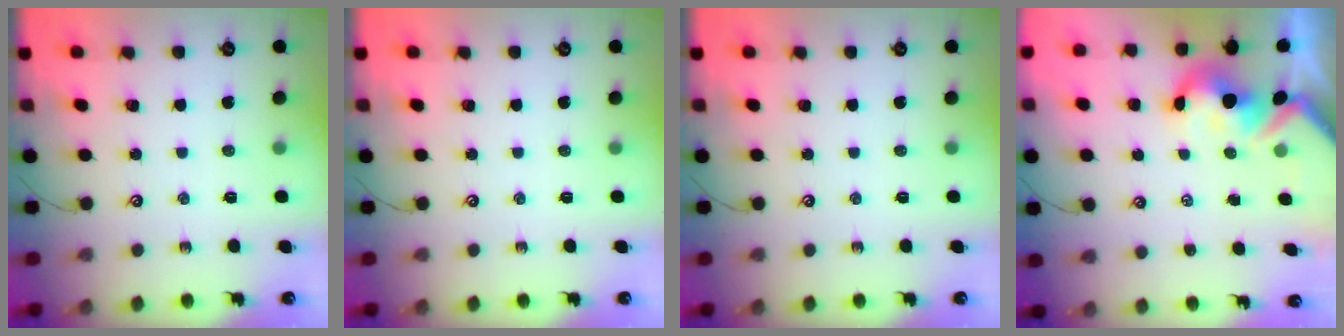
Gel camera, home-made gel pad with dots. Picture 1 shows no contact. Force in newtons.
{"total": 0.0}
{"total": 0.0}
{"total": 7.0, "press": 7.0, "slide": 1.1}